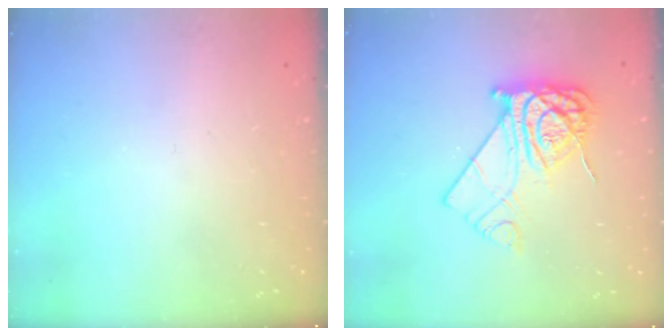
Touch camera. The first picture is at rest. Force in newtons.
{"total": 12.8, "press": 12.7, "slide": 1.2}